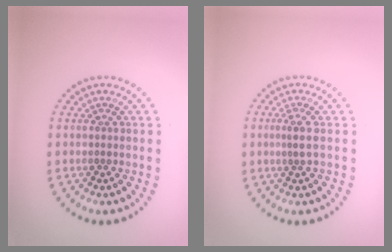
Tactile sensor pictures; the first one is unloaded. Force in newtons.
{"total": 1.6, "press": 1.2, "slide": 1.1}